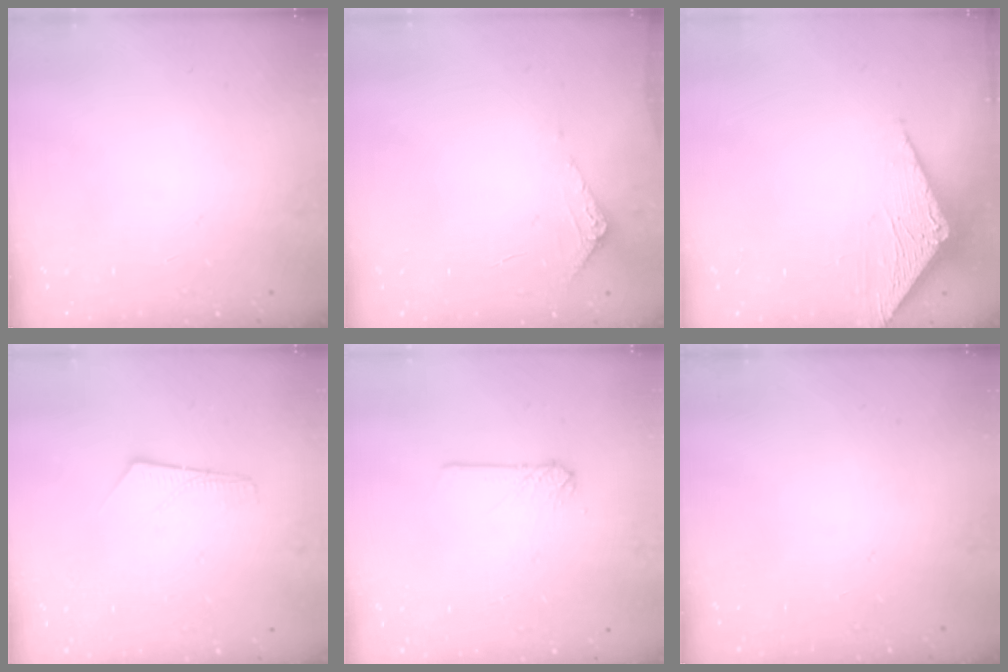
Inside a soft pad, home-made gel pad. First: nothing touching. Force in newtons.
{"total": 5.0, "press": 5.0, "slide": 0.5}
{"total": 3.1, "press": 3.1, "slide": 0.2}
{"total": 5.7, "press": 5.7, "slide": 0.5}
{"total": 3.9, "press": 3.9, "slide": 0.5}
{"total": 0.0}